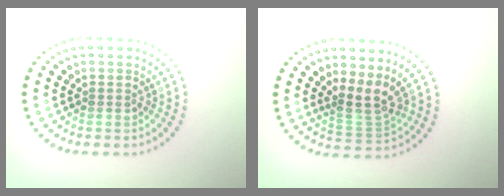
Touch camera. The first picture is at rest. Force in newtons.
{"total": 3.0, "press": 2.2, "slide": 2.0}